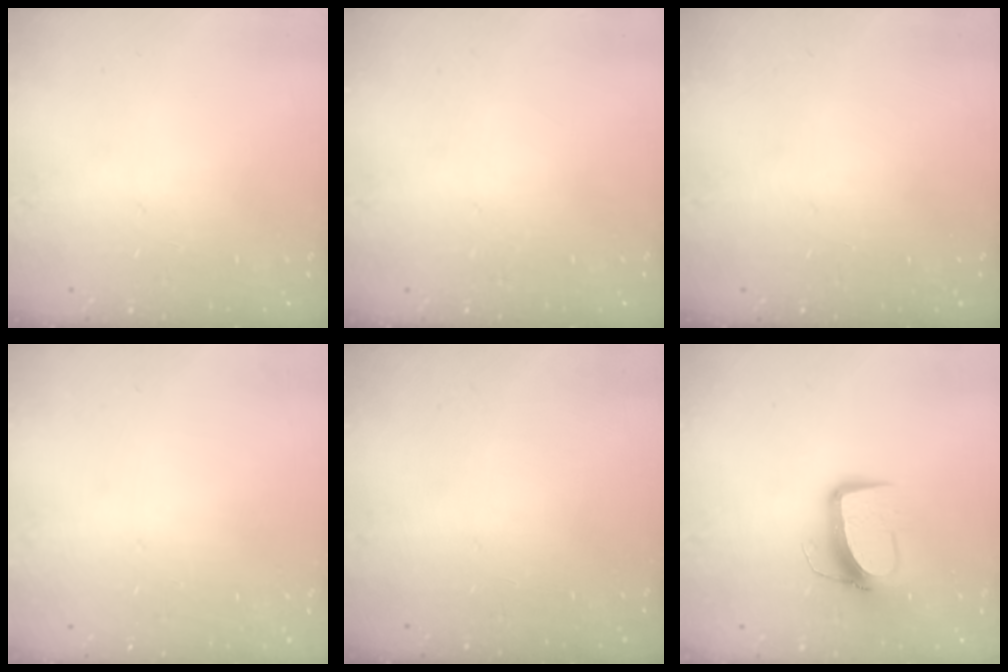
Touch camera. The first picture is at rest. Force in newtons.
{"total": 0.0}
{"total": 0.0}
{"total": 0.0}
{"total": 0.0}
{"total": 10.6, "press": 10.5, "slide": 1.1}